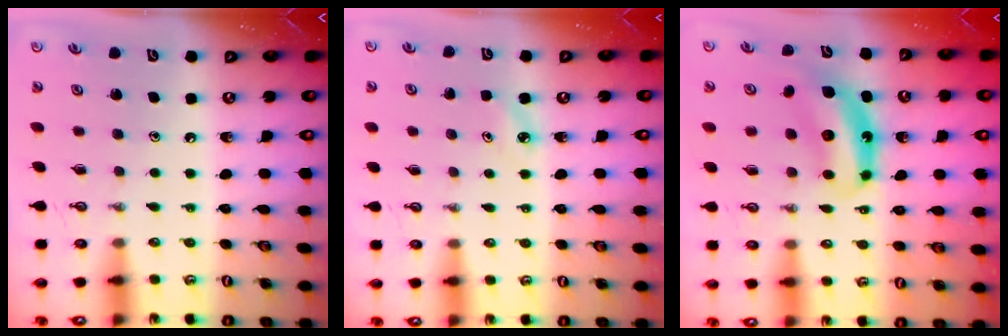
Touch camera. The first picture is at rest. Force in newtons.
{"total": 4.5, "press": 4.5, "slide": 0.7}
{"total": 8.1, "press": 8.0, "slide": 0.7}